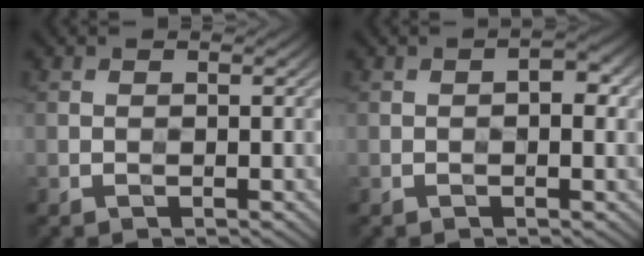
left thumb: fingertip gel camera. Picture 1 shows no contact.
{"total": 2.3, "force": [0.1, 1.0, 2.1], "torque": [-0.028, 0.004, -0.002]}